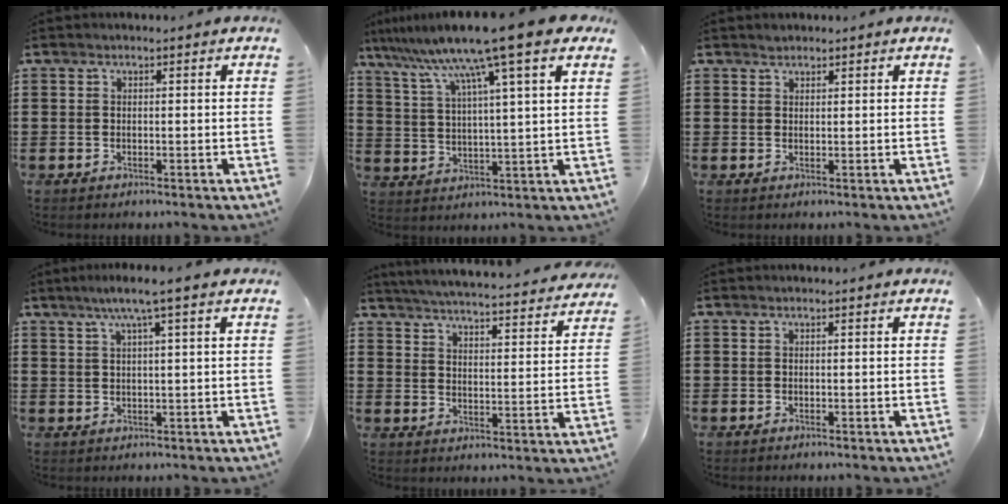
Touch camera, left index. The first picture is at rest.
{"total": 12.5, "force": [9.4, -0.6, 8.2], "torque": [-0.191, -0.040, 0.151]}
{"total": 1.1, "force": [1.0, 0.4, 0.1], "torque": [-0.004, 0.001, 0.021]}
{"total": 4.2, "force": [2.3, -0.4, 3.5], "torque": [-0.072, 0.002, 0.037]}
{"total": 4.7, "force": [4.6, -0.5, 1.0], "torque": [-0.043, -0.040, 0.074]}
{"total": 0.0}